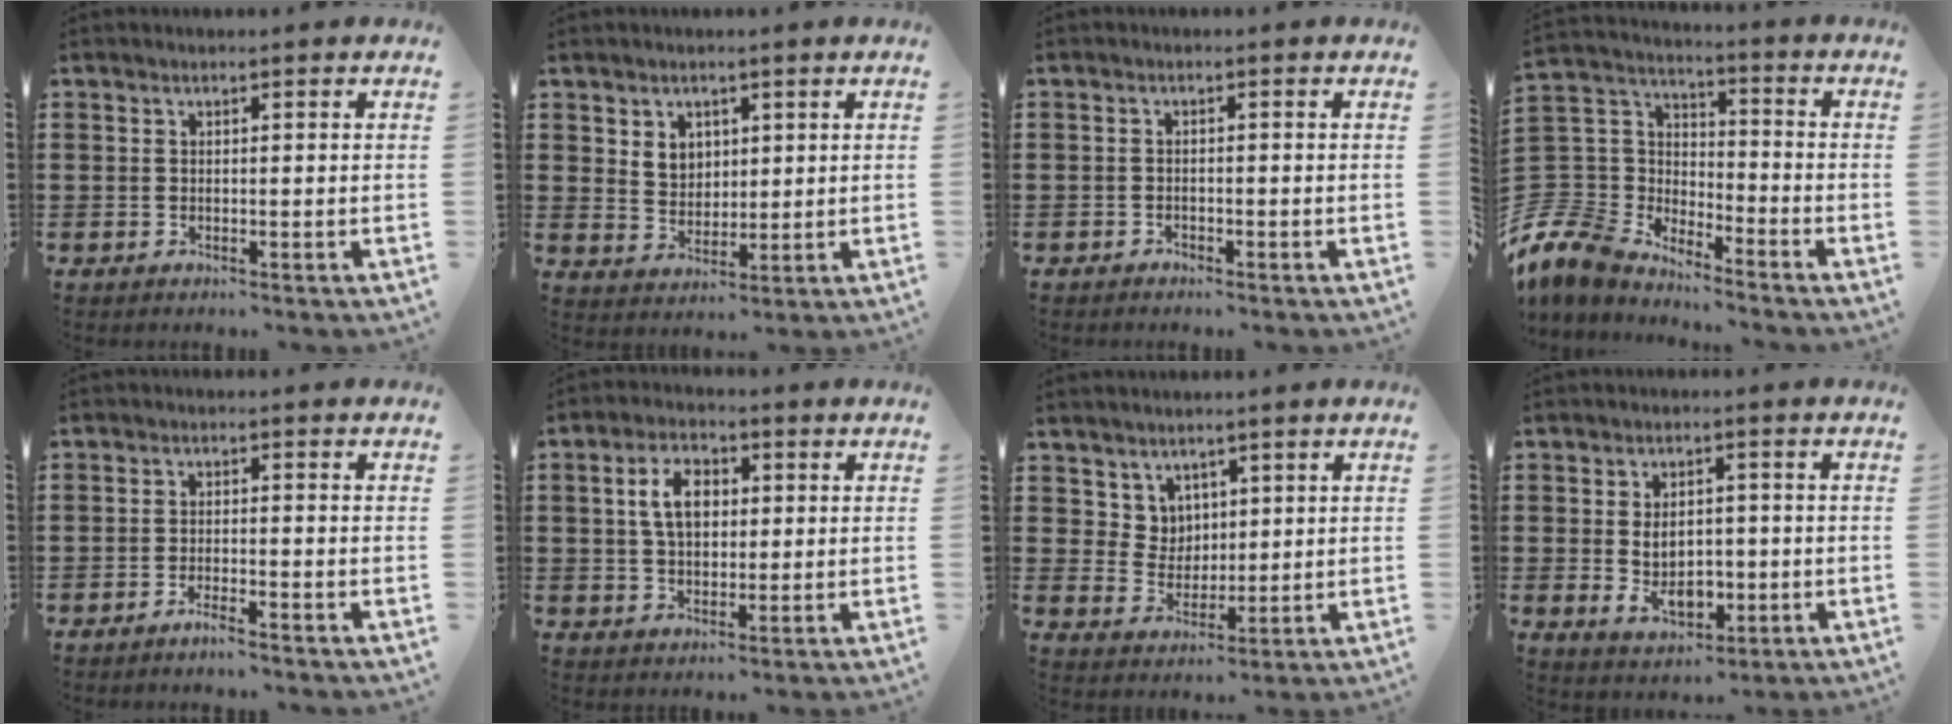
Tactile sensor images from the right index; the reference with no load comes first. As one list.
[{"total": 4.0, "force": [2.2, 3.1, 1.0], "torque": [-0.025, 0.008, 0.039]}, {"total": 0.8, "force": [-0.8, 0.3, 0.0], "torque": [-0.003, 0.002, -0.017]}, {"total": 7.6, "force": [-6.1, 4.4, 1.1], "torque": [-0.085, -0.013, -0.131]}, {"total": 1.8, "force": [-1.6, -0.1, 0.8], "torque": [-0.014, -0.002, -0.029]}, {"total": 6.4, "force": [1.1, 3.9, 5.0], "torque": [-0.109, 0.010, 0.012]}, {"total": 4.7, "force": [2.9, 3.7, 0.2], "torque": [-0.027, 0.007, 0.056]}, {"total": 6.2, "force": [-0.6, 4.0, 4.7], "torque": [-0.073, -0.002, -0.018]}]